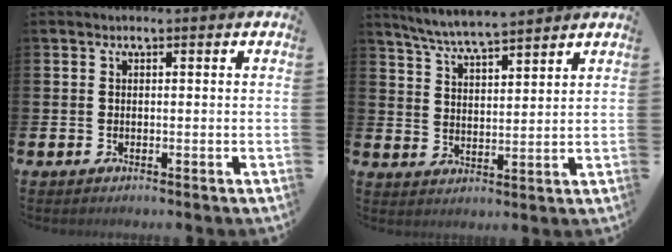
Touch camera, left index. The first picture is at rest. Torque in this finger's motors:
{"motor_torque": [0.28, -0.17, 0.41, 0.09]}